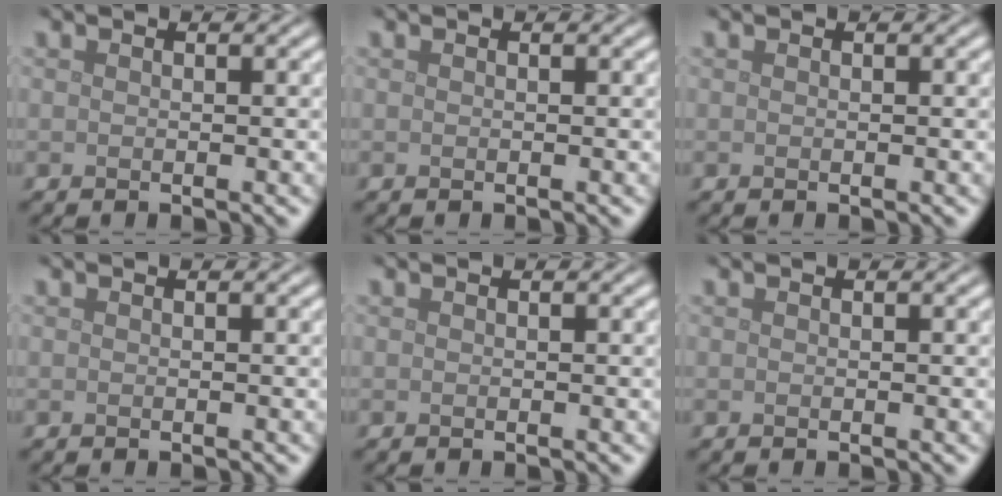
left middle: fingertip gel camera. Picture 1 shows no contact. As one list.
[{"total": 0.0}, {"total": 0.0}, {"total": 0.0}, {"total": 0.0}, {"total": 0.0}]